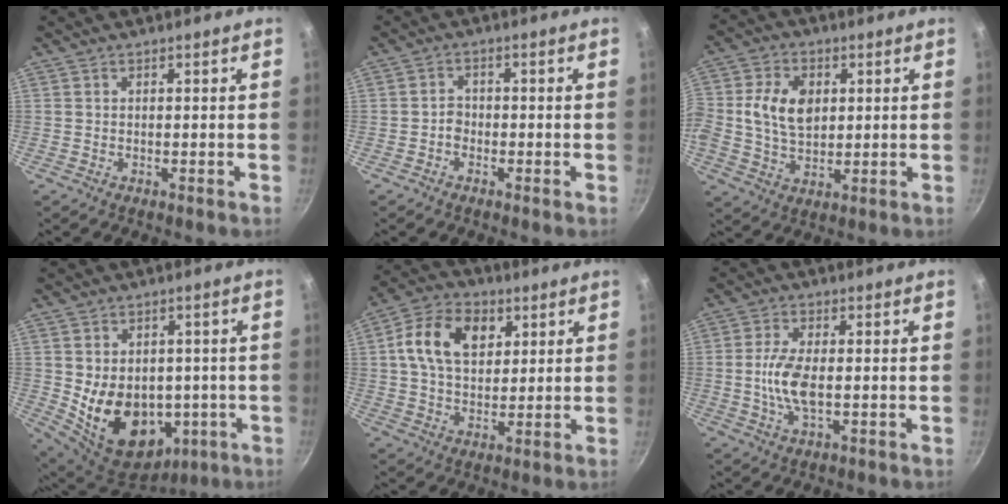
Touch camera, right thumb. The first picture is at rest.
{"total": 2.2, "force": [-1.2, 1.6, 0.9], "torque": [-0.004, 0.018, -0.023]}
{"total": 10.4, "force": [1.5, 7.2, 7.3], "torque": [-0.118, 0.001, 0.023]}
{"total": 17.2, "force": [-1.8, 12.9, 11.3], "torque": [-0.164, -0.009, 0.002]}
{"total": 13.3, "force": [4.0, 9.1, 8.8], "torque": [-0.137, 0.002, 0.057]}
{"total": 4.6, "force": [-0.4, 1.9, 4.2], "torque": [-0.091, 0.001, -0.010]}